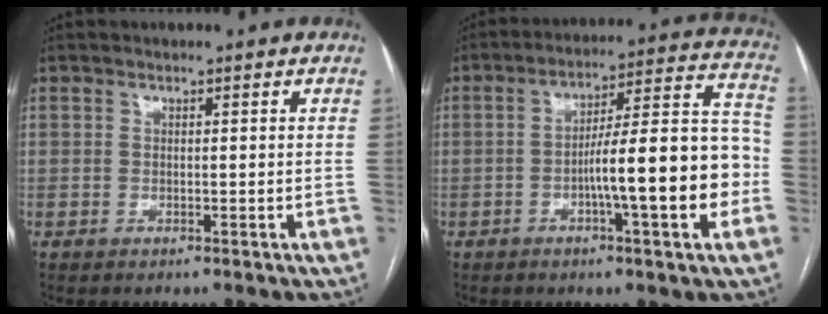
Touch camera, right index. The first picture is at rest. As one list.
[{"total": 15.9, "force": [-3.7, 1.7, 15.4], "torque": [-0.222, 0.024, -0.054]}]